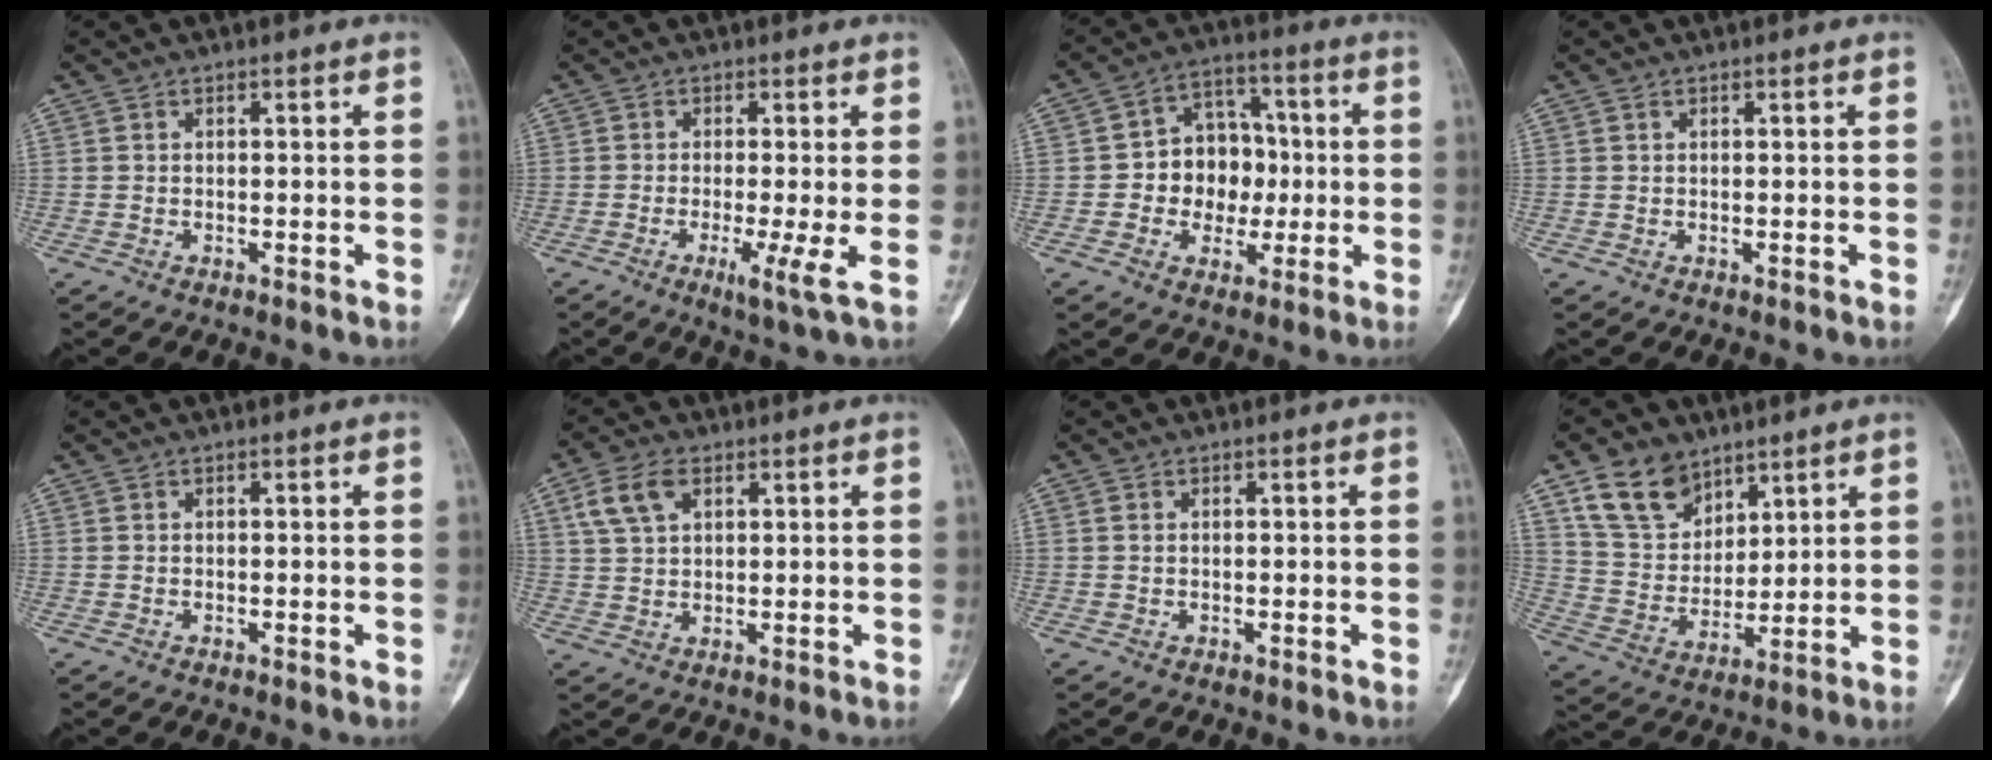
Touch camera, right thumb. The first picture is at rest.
{"total": 4.5, "force": [-1.0, -0.2, 4.3], "torque": [-0.088, -0.015, -0.021]}
{"total": 11.2, "force": [-0.7, 9.2, 6.3], "torque": [-0.039, 0.029, -0.015]}
{"total": 0.0}
{"total": 0.0}
{"total": 6.8, "force": [3.0, 4.0, 4.6], "torque": [-0.088, 0.002, 0.061]}
{"total": 0.7, "force": [0.2, 0.4, 0.5], "torque": [-0.014, 0.002, 0.006]}
{"total": 12.2, "force": [7.8, 8.1, 4.7], "torque": [-0.063, -0.036, 0.155]}